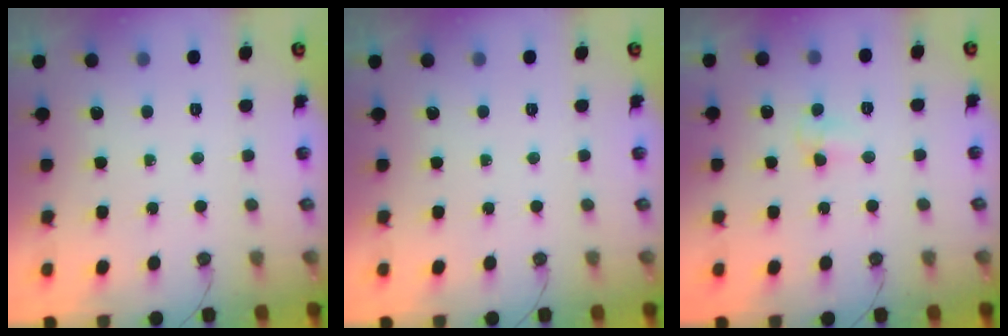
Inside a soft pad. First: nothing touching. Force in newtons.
{"total": 0.0}
{"total": 4.9, "press": 4.8, "slide": 0.5}